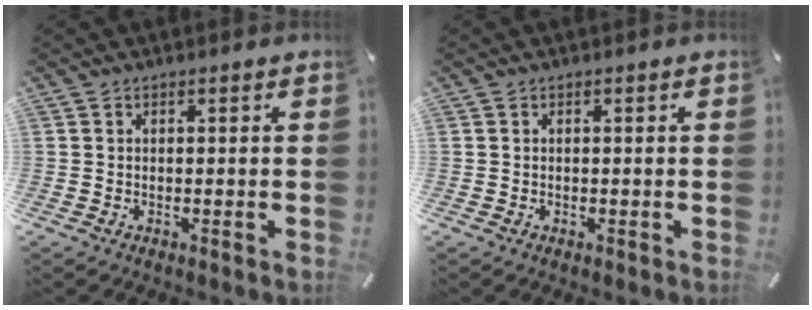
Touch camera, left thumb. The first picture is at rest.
{"total": 0.0}